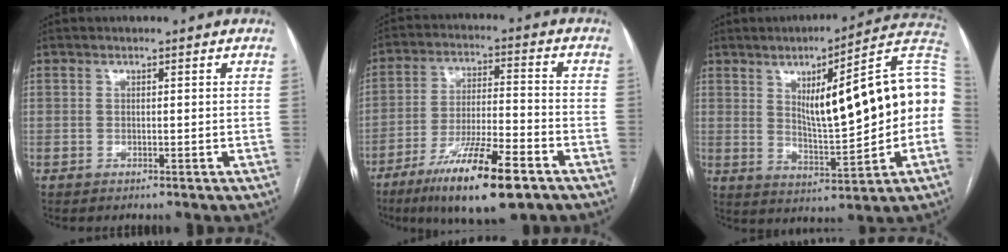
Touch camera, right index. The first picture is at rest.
{"total": 15.3, "force": [-9.3, 2.0, 12.0], "torque": [-0.218, -0.029, -0.159]}
{"total": 19.2, "force": [1.8, 3.3, 18.8], "torque": [-0.272, 0.030, 0.030]}